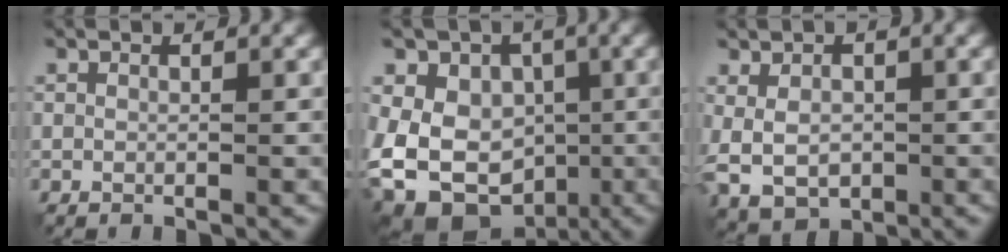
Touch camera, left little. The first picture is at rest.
{"total": 11.8, "force": [-3.6, 9.7, 5.6], "torque": [-0.077, -0.004, -0.082]}
{"total": 5.3, "force": [-0.5, 4.1, 3.4], "torque": [-0.067, -0.004, 0.002]}